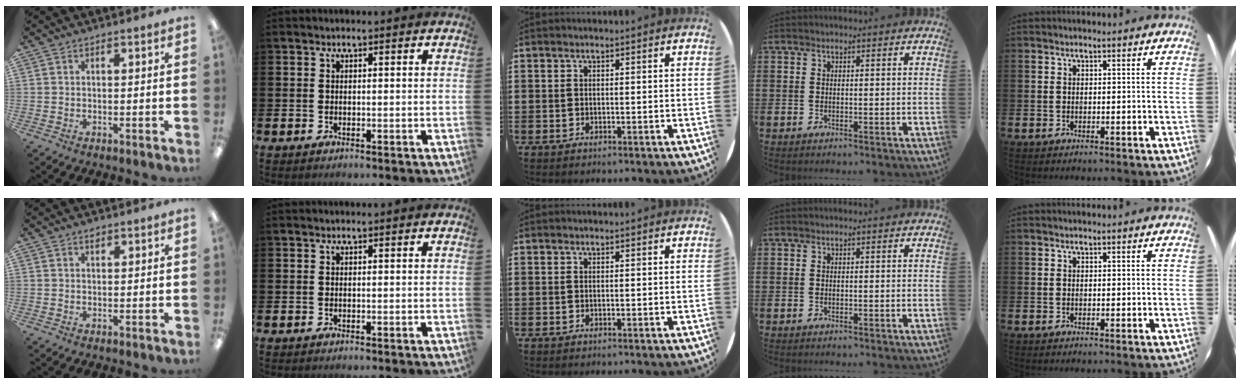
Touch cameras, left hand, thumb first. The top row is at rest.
{"thumb": {"total": 1.0, "force": [0.7, 0.5, 0.5], "torque": [-0.003, -0.003, 0.011]}}